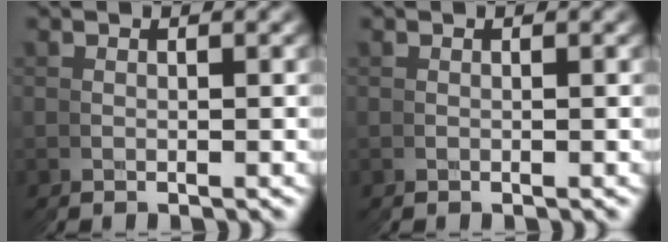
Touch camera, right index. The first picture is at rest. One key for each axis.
{"total": 0.0}